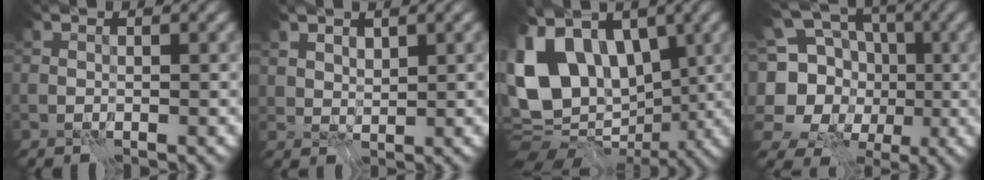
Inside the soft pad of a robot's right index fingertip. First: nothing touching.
{"total": 1.9, "force": [1.3, 1.2, 0.8], "torque": [-0.018, -0.005, 0.028]}
{"total": 12.2, "force": [2.4, 8.8, 8.1], "torque": [-0.171, 0.007, 0.031]}
{"total": 11.7, "force": [-2.0, 10.7, 4.5], "torque": [-0.125, 0.018, -0.046]}